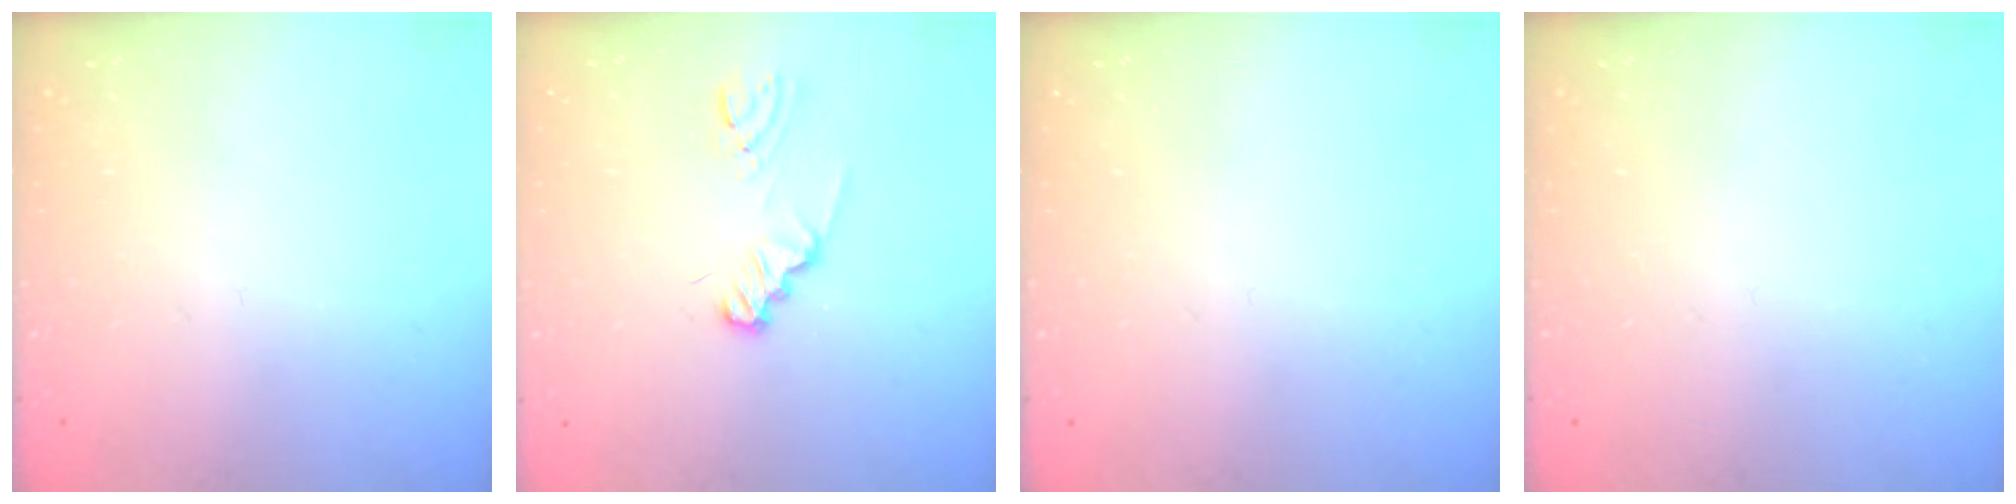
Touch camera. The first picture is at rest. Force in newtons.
{"total": 2.4, "press": 2.4, "slide": 0.3}
{"total": 0.0}
{"total": 0.0}